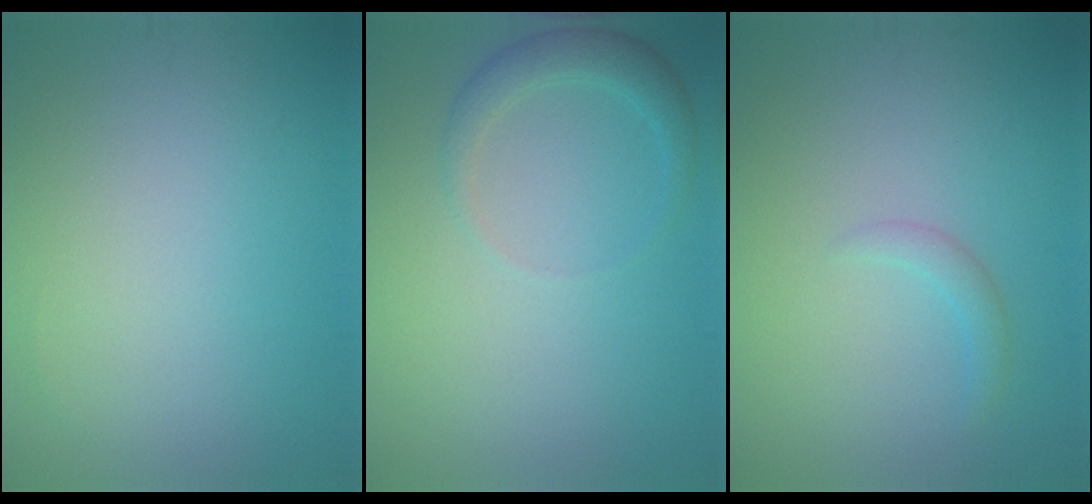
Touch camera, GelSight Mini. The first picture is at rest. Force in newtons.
{"total": 2.1, "press": 2.1, "slide": 0.2}
{"total": 1.2, "press": 1.2, "slide": 0.1}